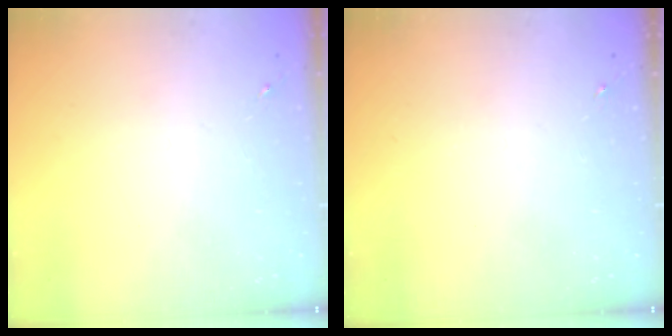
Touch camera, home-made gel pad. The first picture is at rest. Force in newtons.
{"total": 0.0}